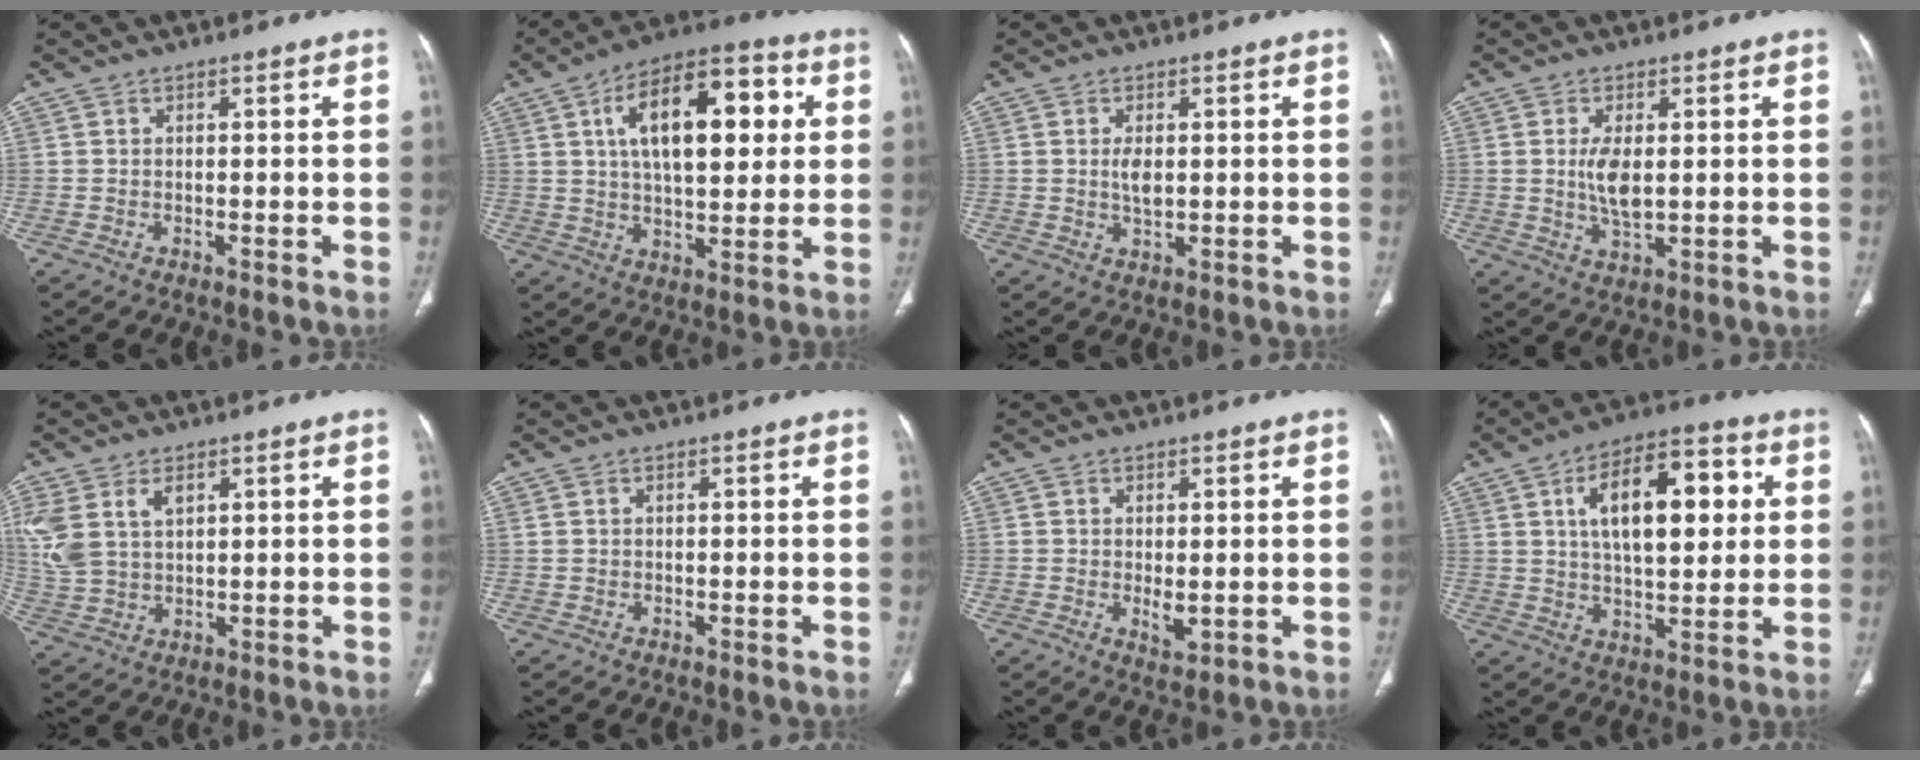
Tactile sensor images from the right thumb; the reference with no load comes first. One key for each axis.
{"total": 18.8, "fx": 4.8, "fy": 9.1, "fz": 15.7, "tx": -0.214, "ty": 0.013, "tz": 0.070}
{"total": 3.0, "fx": 0.4, "fy": 1.5, "fz": 2.6, "tx": -0.045, "ty": -0.005, "tz": 0.009}
{"total": 5.6, "fx": 0.5, "fy": 2.4, "fz": 5.0, "tx": -0.097, "ty": -0.011, "tz": 0.014}
{"total": 10.1, "fx": 4.0, "fy": 6.4, "fz": 6.8, "tx": -0.150, "ty": 0.001, "tz": 0.091}
{"total": 0.5, "fx": 0.2, "fy": 0.4, "fz": 0.2, "tx": 0.001, "ty": 0.004, "tz": 0.004}
{"total": 2.8, "fx": -0.2, "fy": 1.3, "fz": 2.5, "tx": -0.039, "ty": -0.009, "tz": 0.003}
{"total": 16.6, "fx": 4.2, "fy": 8.0, "fz": 14.0, "tx": -0.191, "ty": 0.009, "tz": 0.064}